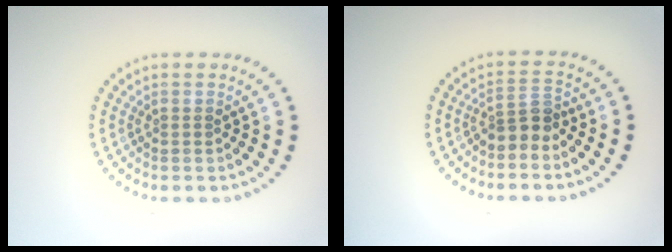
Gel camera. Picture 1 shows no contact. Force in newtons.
{"total": 2.4, "press": 1.9, "slide": 1.4}